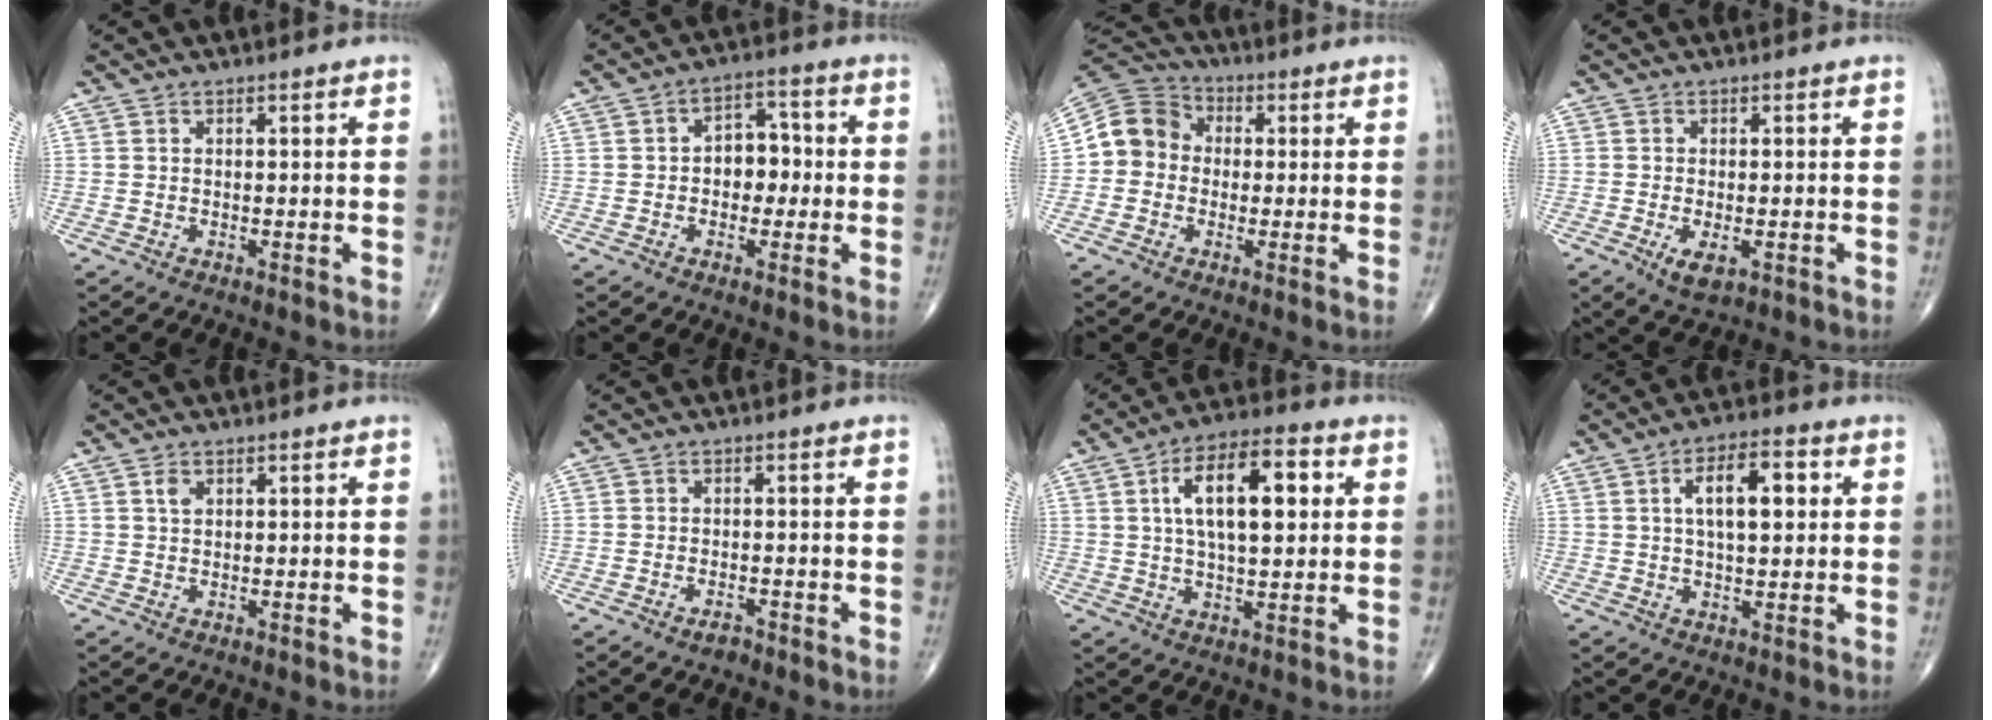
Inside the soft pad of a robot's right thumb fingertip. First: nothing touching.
{"total": 6.6, "force": [-0.4, 4.7, 4.6], "torque": [-0.037, 0.021, -0.016]}
{"total": 9.3, "force": [-0.3, 8.4, 3.9], "torque": [-0.052, 0.030, -0.021]}
{"total": 3.8, "force": [-1.3, 1.8, 3.1], "torque": [-0.054, -0.007, -0.017]}
{"total": 1.7, "force": [0.8, 1.1, 1.1], "torque": [-0.018, -0.001, 0.016]}
{"total": 1.5, "force": [-1.1, 0.7, 0.7], "torque": [-0.013, 0.004, -0.018]}
{"total": 14.4, "force": [3.5, 6.3, 12.5], "torque": [-0.194, 0.010, 0.053]}
{"total": 9.6, "force": [2.3, 4.2, 8.3], "torque": [-0.120, 0.010, 0.032]}